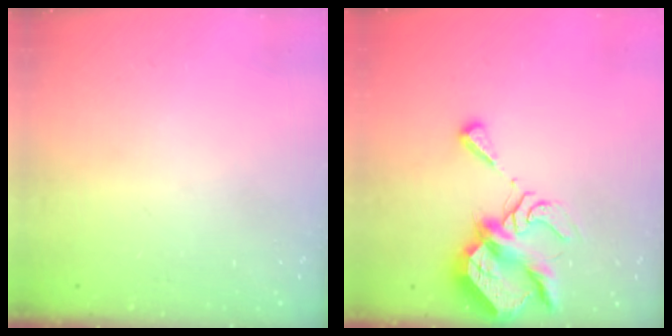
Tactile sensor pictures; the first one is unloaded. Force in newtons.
{"total": 12.1, "press": 12.1, "slide": 0.9}